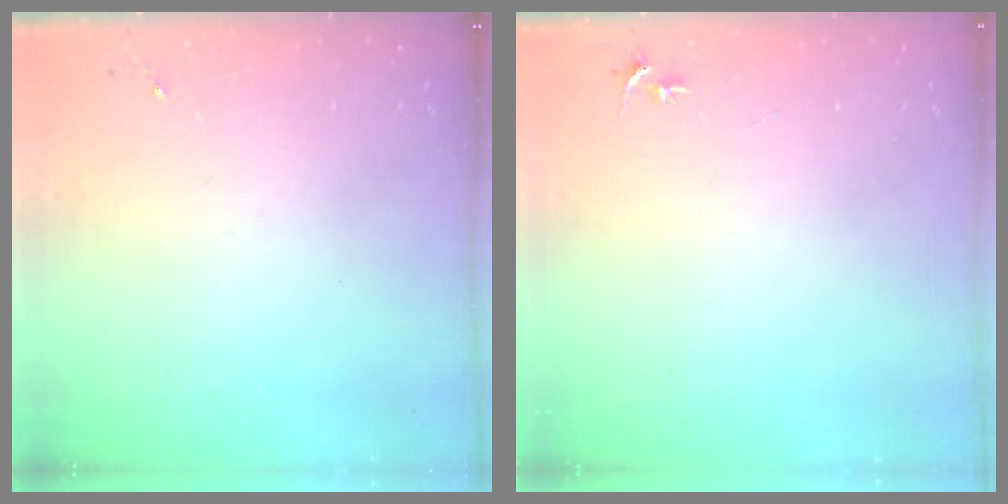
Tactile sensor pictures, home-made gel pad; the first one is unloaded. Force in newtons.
{"total": 3.0, "press": 3.0, "slide": 0.3}